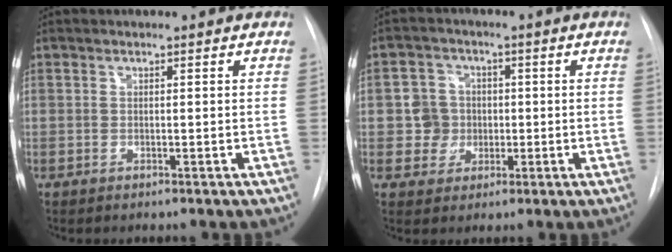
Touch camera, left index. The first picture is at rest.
{"total": 5.2, "force": [-0.2, 5.2, 0.8], "torque": [-0.013, 0.018, 0.002]}